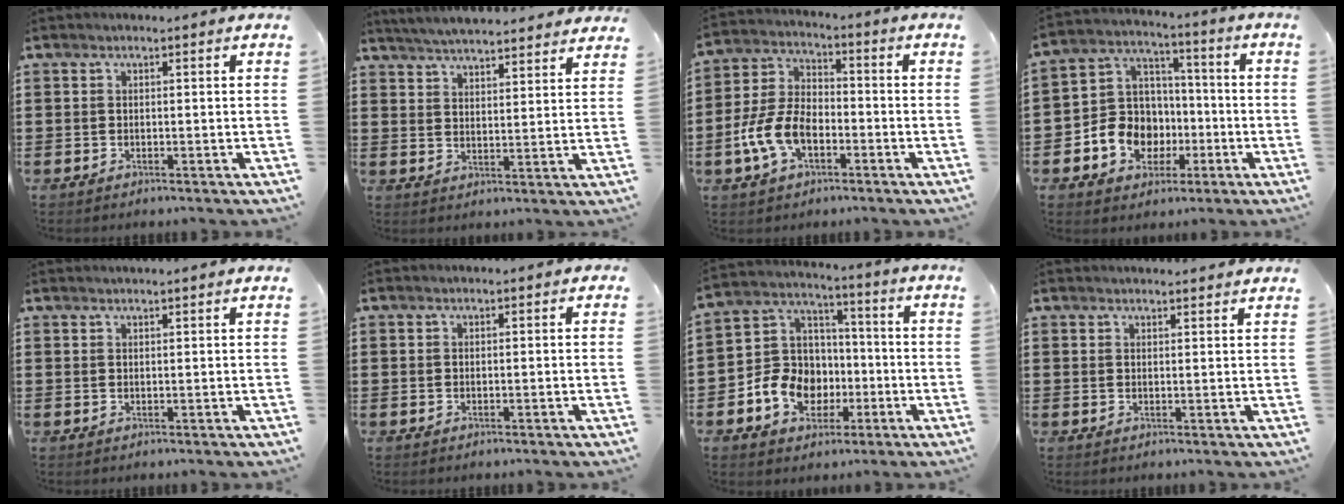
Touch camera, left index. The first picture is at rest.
{"total": 5.0, "force": [4.9, -0.3, 0.6], "torque": [-0.030, -0.024, 0.089]}
{"total": 8.8, "force": [-3.6, 5.1, 6.2], "torque": [-0.152, 0.004, -0.074]}
{"total": 9.6, "force": [-2.9, 8.7, 2.9], "torque": [-0.096, 0.019, -0.051]}
{"total": 0.9, "force": [0.9, -0.1, 0.2], "torque": [-0.006, -0.003, 0.017]}
{"total": 0.0}
{"total": 10.5, "force": [-3.7, 8.7, 4.4], "torque": [-0.129, 0.023, -0.070]}
{"total": 1.6, "force": [1.6, 0.1, 0.2], "torque": [-0.008, 0.002, 0.032]}